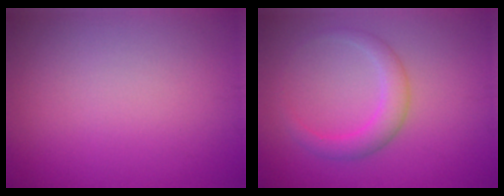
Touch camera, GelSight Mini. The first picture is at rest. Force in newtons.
{"total": 2.7, "press": 2.7, "slide": 0.1}